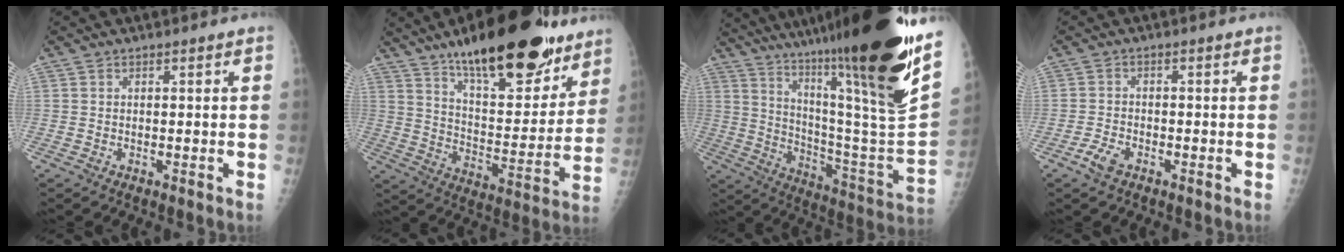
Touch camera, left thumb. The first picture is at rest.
{"total": 26.2, "force": [18.2, 9.0, 16.6], "torque": [-0.210, -0.080, 0.283]}
{"total": 36.3, "force": [24.3, 3.2, 26.8], "torque": [-0.348, -0.113, 0.372]}
{"total": 3.0, "force": [-1.9, 1.5, 1.8], "torque": [-0.040, 0.006, -0.036]}